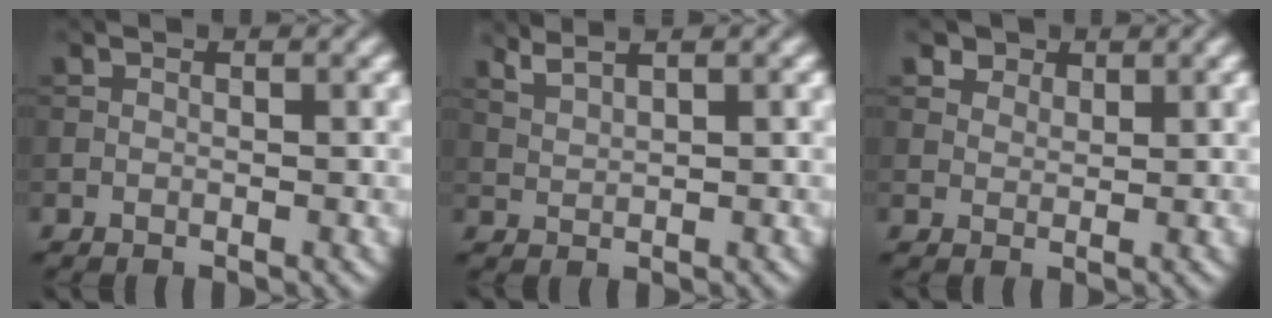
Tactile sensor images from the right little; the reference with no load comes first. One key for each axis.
{"total": 2.5, "fx": 2.1, "fy": 0.6, "fz": 1.3, "tx": -0.021, "ty": 0.004, "tz": 0.037}
{"total": 2.7, "fx": 2.0, "fy": 1.6, "fz": 0.9, "tx": -0.025, "ty": -0.012, "tz": 0.045}